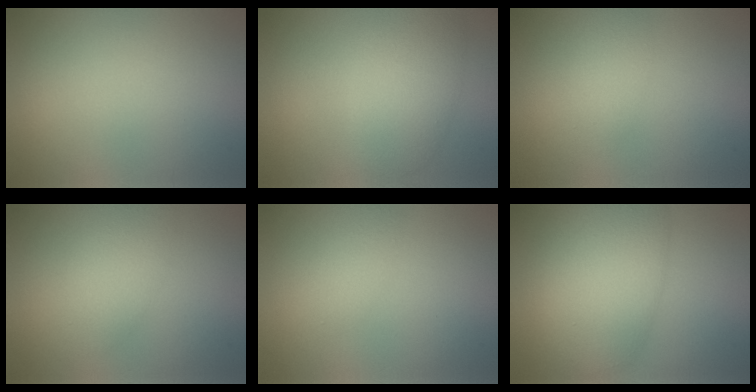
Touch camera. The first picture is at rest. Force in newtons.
{"total": 5.1, "press": 5.1, "slide": 0.5}
{"total": 1.6, "press": 1.6, "slide": 0.0}
{"total": 2.8, "press": 2.8, "slide": 0.1}
{"total": 1.6, "press": 1.6, "slide": 0.1}
{"total": 7.9, "press": 7.9, "slide": 0.4}